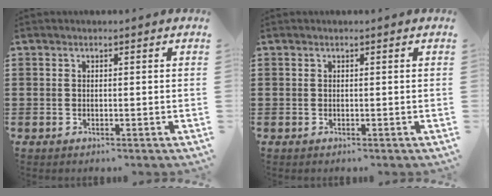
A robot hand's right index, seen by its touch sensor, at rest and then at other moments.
{"total": 0.0}